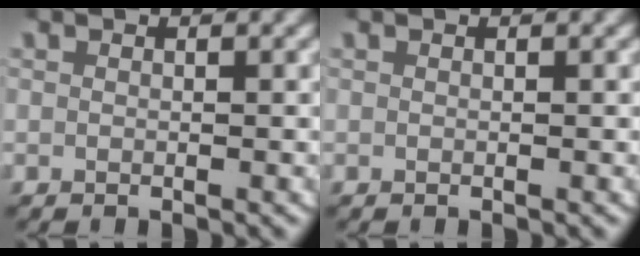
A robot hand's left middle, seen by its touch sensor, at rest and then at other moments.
{"total": 0.0}